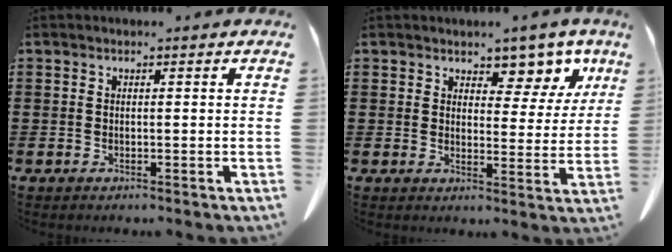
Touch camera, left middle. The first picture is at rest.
{"total": 6.0, "force": [4.9, 2.7, 2.2], "torque": [-0.034, -0.026, 0.081]}